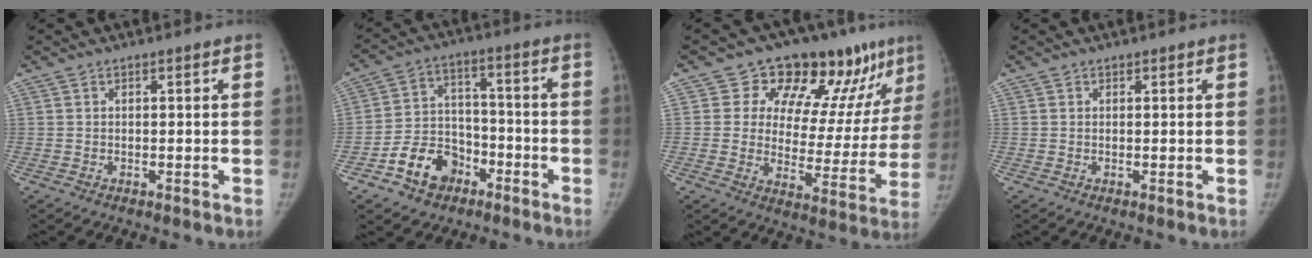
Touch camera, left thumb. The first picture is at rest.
{"total": 10.9, "force": [-6.1, 7.9, 4.4], "torque": [-0.047, 0.053, -0.105]}
{"total": 17.2, "force": [11.8, 8.1, 9.5], "torque": [-0.063, -0.069, 0.154]}
{"total": 0.0}